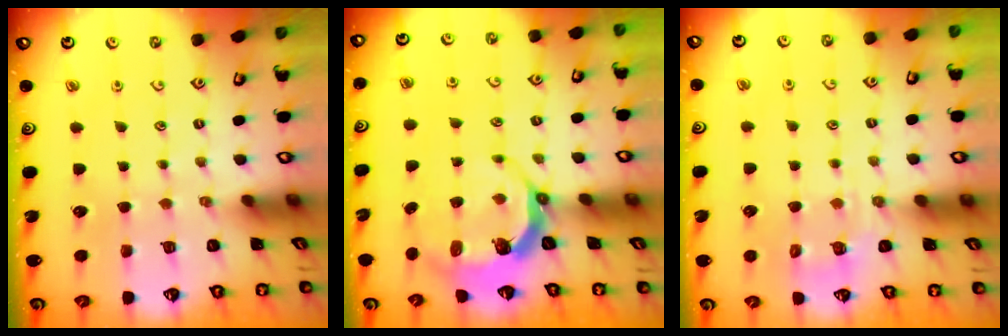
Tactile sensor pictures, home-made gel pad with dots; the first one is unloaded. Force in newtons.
{"total": 5.5, "press": 4.1, "slide": 3.7}
{"total": 5.8, "press": 5.7, "slide": 1.2}